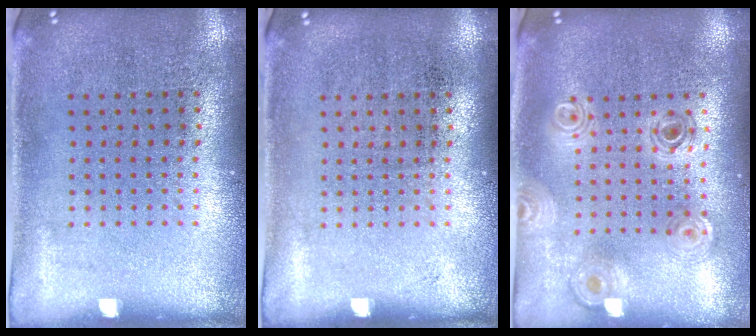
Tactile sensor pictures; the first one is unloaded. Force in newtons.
{"total": 0.0}
{"total": 0.8, "press": 0.8, "slide": 0.1}